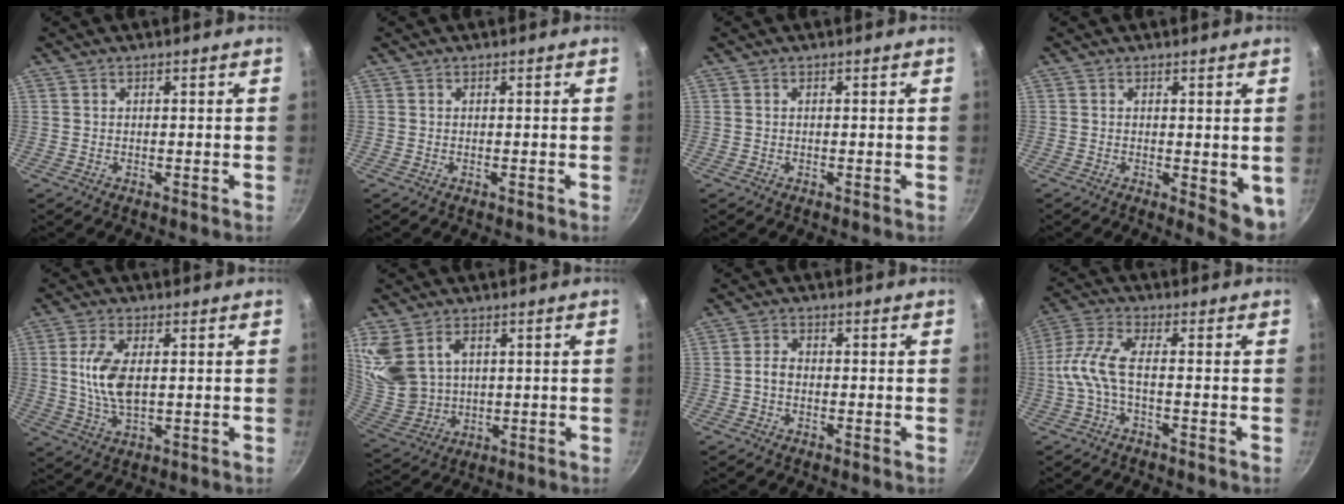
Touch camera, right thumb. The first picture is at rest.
{"total": 0.0}
{"total": 0.0}
{"total": 5.6, "force": [-0.7, 2.0, 5.1], "torque": [-0.057, -0.014, -0.005]}
{"total": 8.6, "force": [0.9, 4.2, 7.5], "torque": [-0.160, -0.006, 0.022]}
{"total": 14.4, "force": [4.7, 10.4, 8.8], "torque": [-0.206, -0.004, 0.116]}
{"total": 2.4, "force": [-0.6, 1.6, 1.7], "torque": [-0.028, 0.009, -0.016]}
{"total": 7.1, "force": [-1.0, 2.1, 6.7], "torque": [-0.170, 0.025, -0.026]}